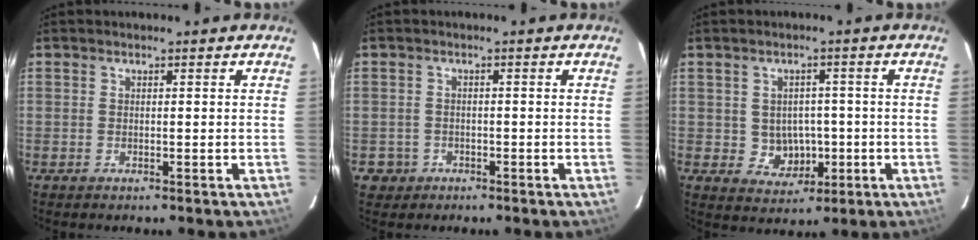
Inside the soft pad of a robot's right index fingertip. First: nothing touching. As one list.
[{"total": 3.0, "force": [-1.2, 2.8, 0.3], "torque": [-0.016, 0.011, -0.015]}, {"total": 5.6, "force": [-0.7, 5.2, 2.0], "torque": [-0.048, 0.012, 0.008]}]